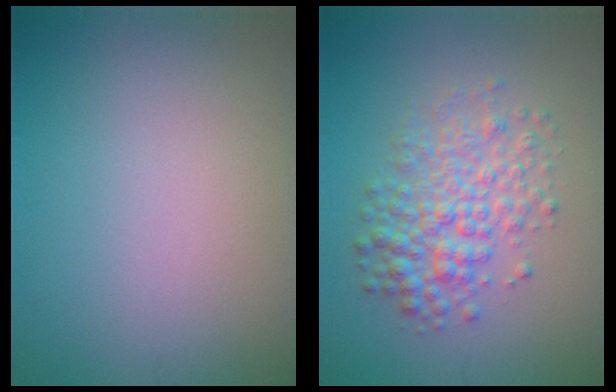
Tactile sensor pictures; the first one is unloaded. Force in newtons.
{"total": 4.5, "press": 4.5, "slide": 0.0}